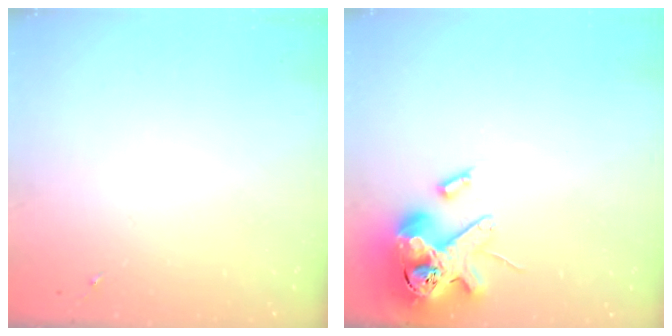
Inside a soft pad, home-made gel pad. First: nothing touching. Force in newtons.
{"total": 15.3, "press": 15.1, "slide": 2.6}